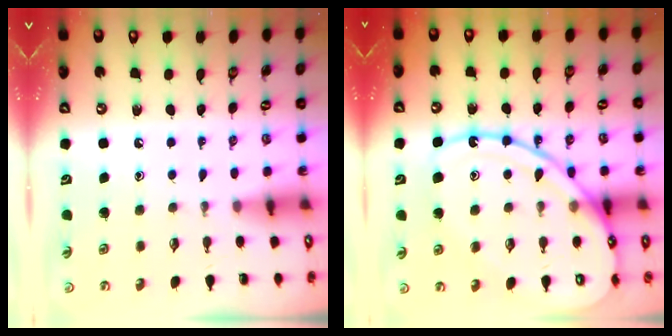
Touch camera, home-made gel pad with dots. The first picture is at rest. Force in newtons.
{"total": 17.3, "press": 17.2, "slide": 1.8}